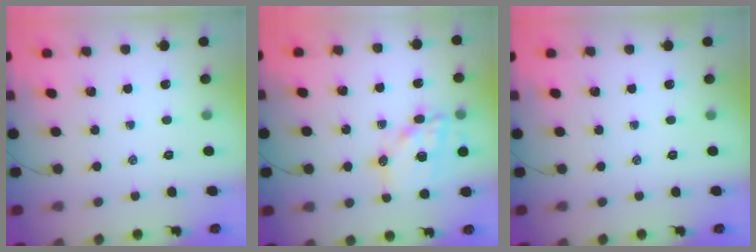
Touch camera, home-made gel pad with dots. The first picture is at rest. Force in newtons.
{"total": 15.9, "press": 15.5, "slide": 3.9}
{"total": 0.0}